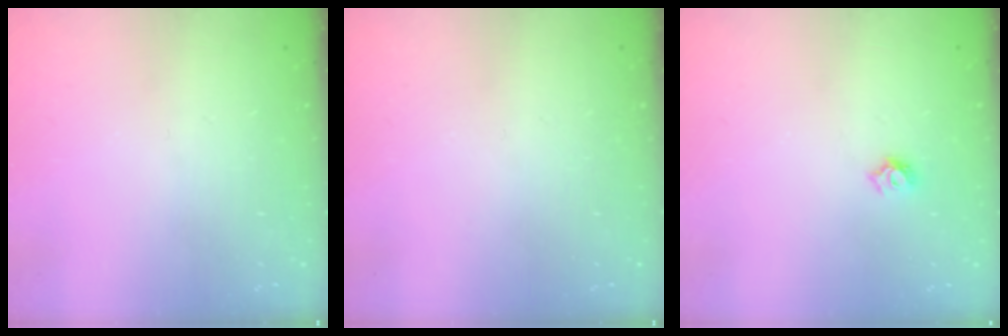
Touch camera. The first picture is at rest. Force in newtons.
{"total": 0.0}
{"total": 4.8, "press": 4.8, "slide": 0.6}